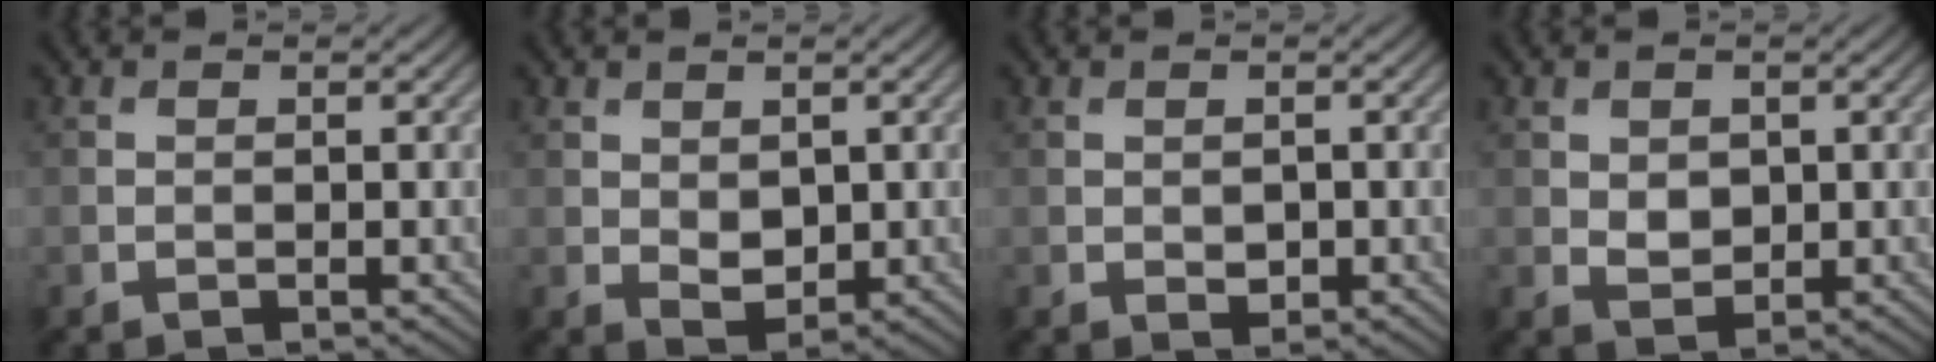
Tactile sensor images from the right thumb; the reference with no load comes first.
{"total": 2.7, "force": [0.5, 1.8, 1.9], "torque": [-0.039, -0.006, 0.016]}
{"total": 1.5, "force": [-0.3, 1.0, 1.1], "torque": [-0.019, -0.006, -0.001]}
{"total": 2.4, "force": [0.6, 1.8, 1.4], "torque": [-0.034, -0.005, 0.014]}